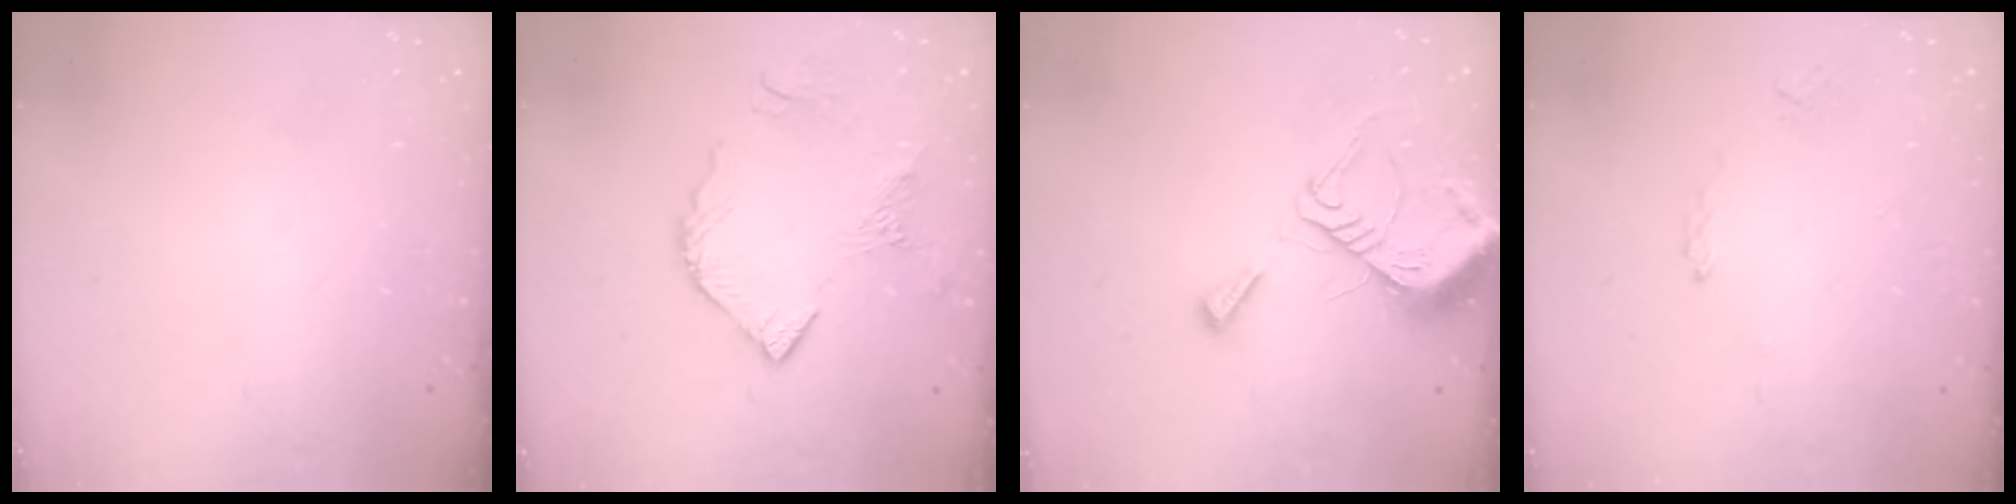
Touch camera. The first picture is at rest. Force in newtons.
{"total": 9.8, "press": 9.8, "slide": 1.2}
{"total": 10.6, "press": 10.6, "slide": 1.1}
{"total": 1.9, "press": 1.9, "slide": 0.5}